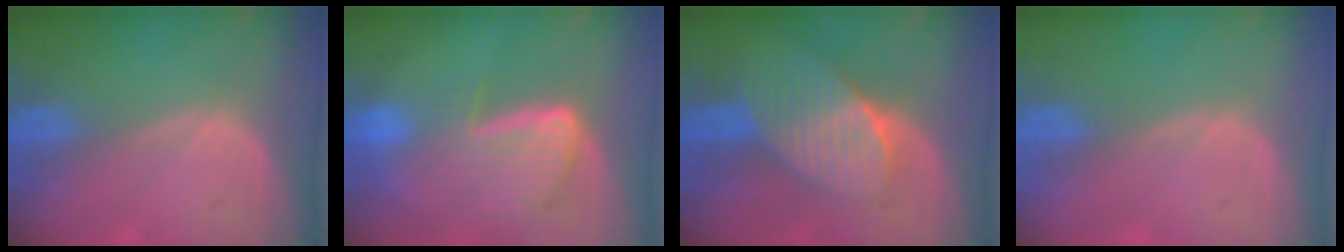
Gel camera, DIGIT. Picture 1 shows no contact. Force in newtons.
{"total": 9.2, "press": 8.1, "slide": 4.5}
{"total": 7.7, "press": 6.9, "slide": 3.4}
{"total": 0.0}